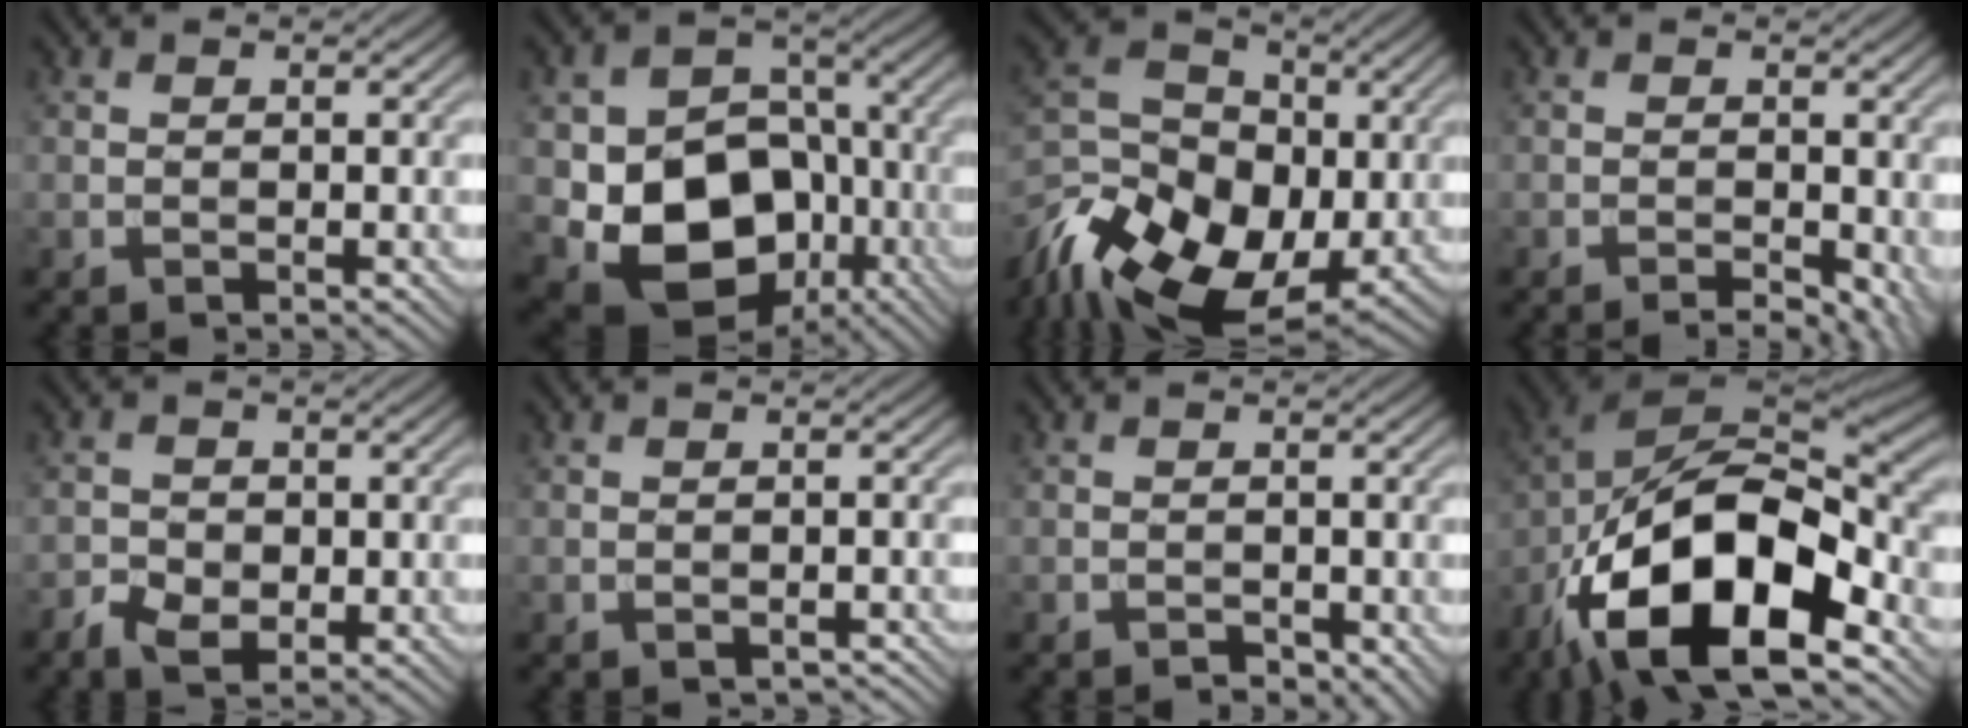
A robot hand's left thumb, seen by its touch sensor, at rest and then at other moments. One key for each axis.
{"total": 14.7, "fx": -3.9, "fy": 11.4, "fz": 8.5, "tx": -0.148, "ty": -0.039, "tz": -0.066}
{"total": 16.2, "fx": -6.7, "fy": 11.0, "fz": 9.9, "tx": -0.237, "ty": -0.015, "tz": -0.120}
{"total": 4.7, "fx": -2.1, "fy": 2.0, "fz": 3.7, "tx": -0.045, "ty": -0.004, "tz": -0.021}
{"total": 3.4, "fx": -1.3, "fy": 2.5, "fz": 1.9, "tx": -0.040, "ty": -0.007, "tz": -0.027}
{"total": 1.1, "fx": -0.6, "fy": 0.5, "fz": 0.7, "tx": -0.011, "ty": -0.003, "tz": -0.009}
{"total": 1.2, "fx": -0.7, "fy": 0.7, "fz": 0.7, "tx": -0.010, "ty": -0.005, "tz": -0.012}
{"total": 19.2, "fx": -8.4, "fy": 9.6, "fz": 14.4, "tx": -0.271, "ty": -0.022, "tz": -0.147}